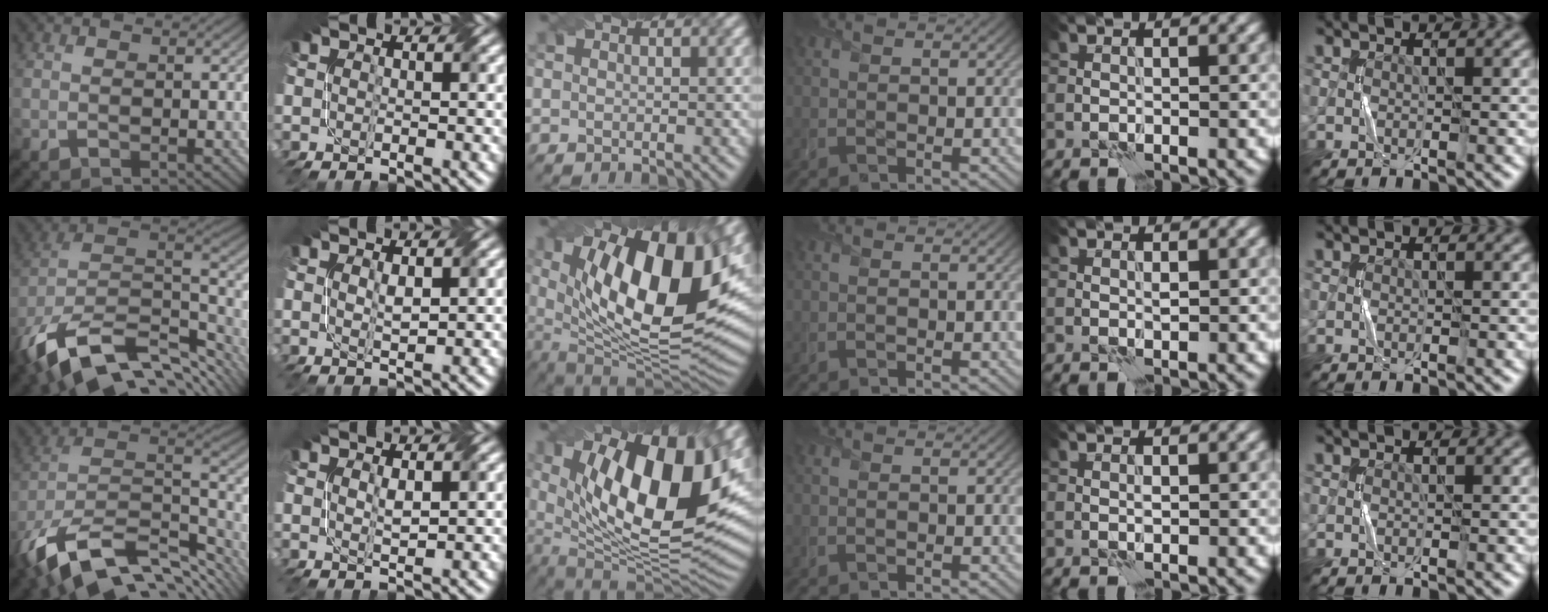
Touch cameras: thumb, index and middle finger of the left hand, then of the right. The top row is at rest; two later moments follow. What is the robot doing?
{"motion": "twist", "object": "screw"}